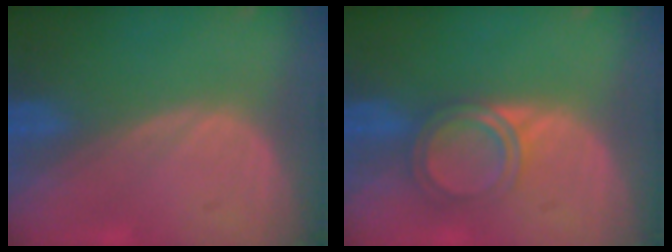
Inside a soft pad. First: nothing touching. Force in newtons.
{"total": 4.1, "press": 4.1, "slide": 0.3}